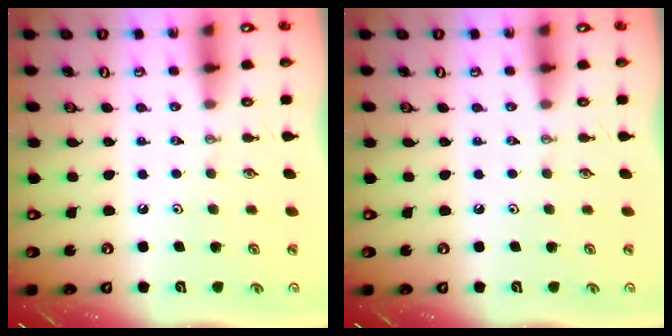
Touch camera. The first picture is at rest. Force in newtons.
{"total": 0.0}